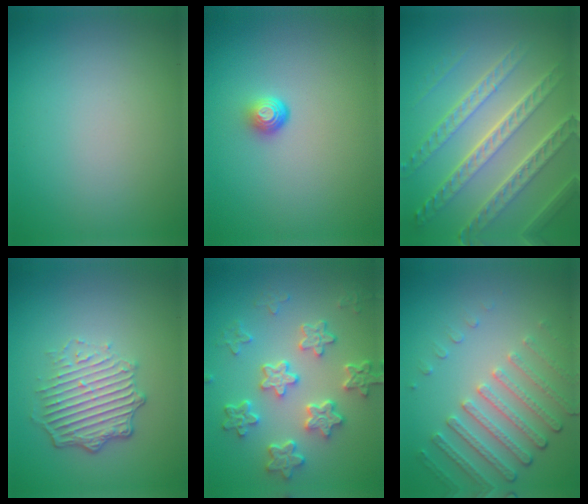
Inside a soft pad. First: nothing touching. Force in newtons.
{"total": 1.7, "press": 1.1, "slide": 1.3}
{"total": 7.4, "press": 5.3, "slide": 5.2}
{"total": 5.0, "press": 3.6, "slide": 3.5}
{"total": 6.0, "press": 4.6, "slide": 3.8}
{"total": 4.6, "press": 3.3, "slide": 3.2}